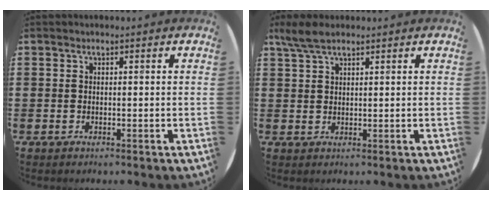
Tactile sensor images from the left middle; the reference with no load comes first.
{"total": 3.5, "force": [2.6, 1.0, 2.1], "torque": [-0.047, 0.006, 0.048]}